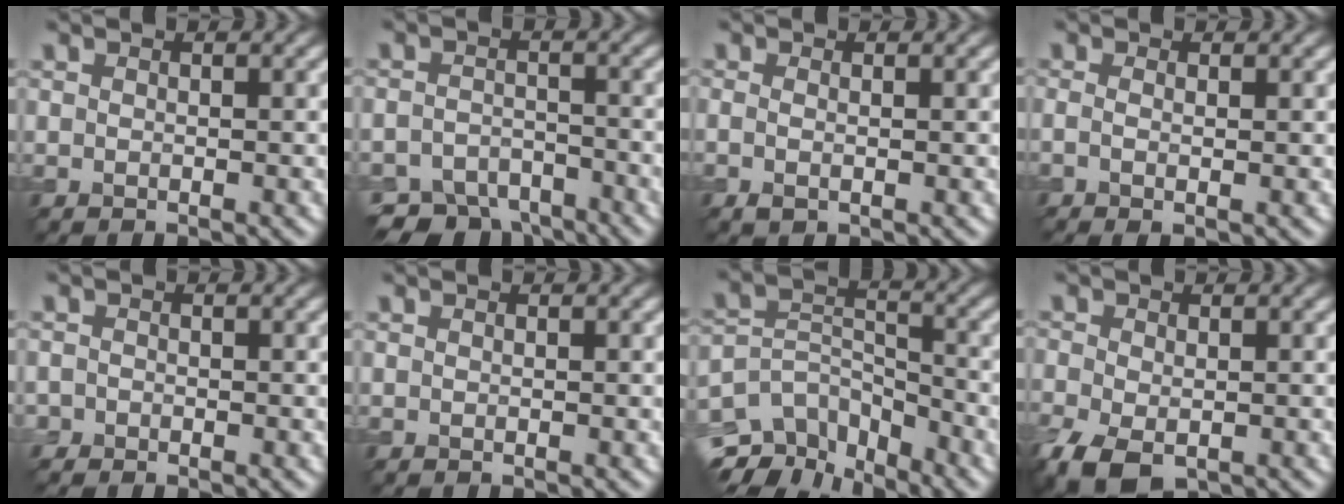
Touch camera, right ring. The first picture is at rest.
{"total": 5.6, "force": [-4.7, 2.6, 1.6], "torque": [-0.020, -0.010, -0.083]}
{"total": 1.3, "force": [-0.2, 0.6, 1.1], "torque": [-0.022, -0.006, -0.006]}
{"total": 1.9, "force": [0.0, 0.8, 1.7], "torque": [-0.030, -0.004, -0.011]}
{"total": 0.9, "force": [-0.6, 0.6, 0.0], "torque": [0.005, -0.003, -0.014]}
{"total": 0.0}
{"total": 7.8, "force": [-5.5, 4.0, 3.8], "torque": [-0.070, 0.003, -0.098]}
{"total": 4.9, "force": [-2.3, 2.9, 3.2], "torque": [-0.078, -0.015, -0.046]}